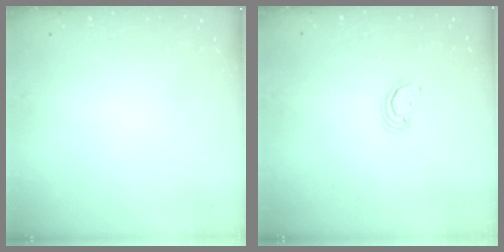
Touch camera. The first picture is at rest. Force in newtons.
{"total": 2.3, "press": 2.3, "slide": 0.2}